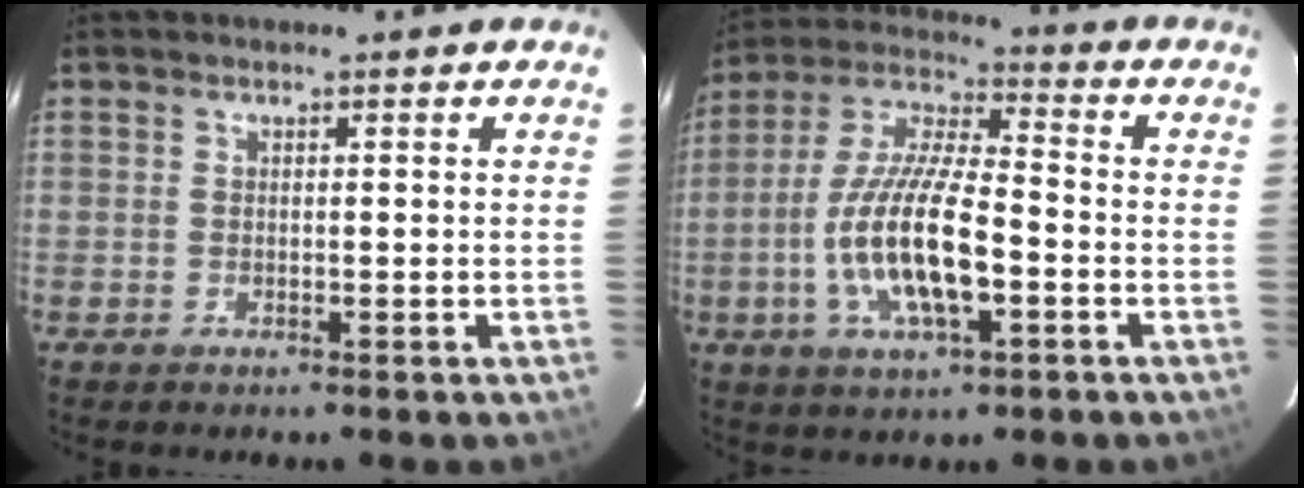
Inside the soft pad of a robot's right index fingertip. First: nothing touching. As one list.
[{"total": 15.7, "force": [-4.3, 4.8, 14.3], "torque": [-0.291, -0.007, -0.080]}]